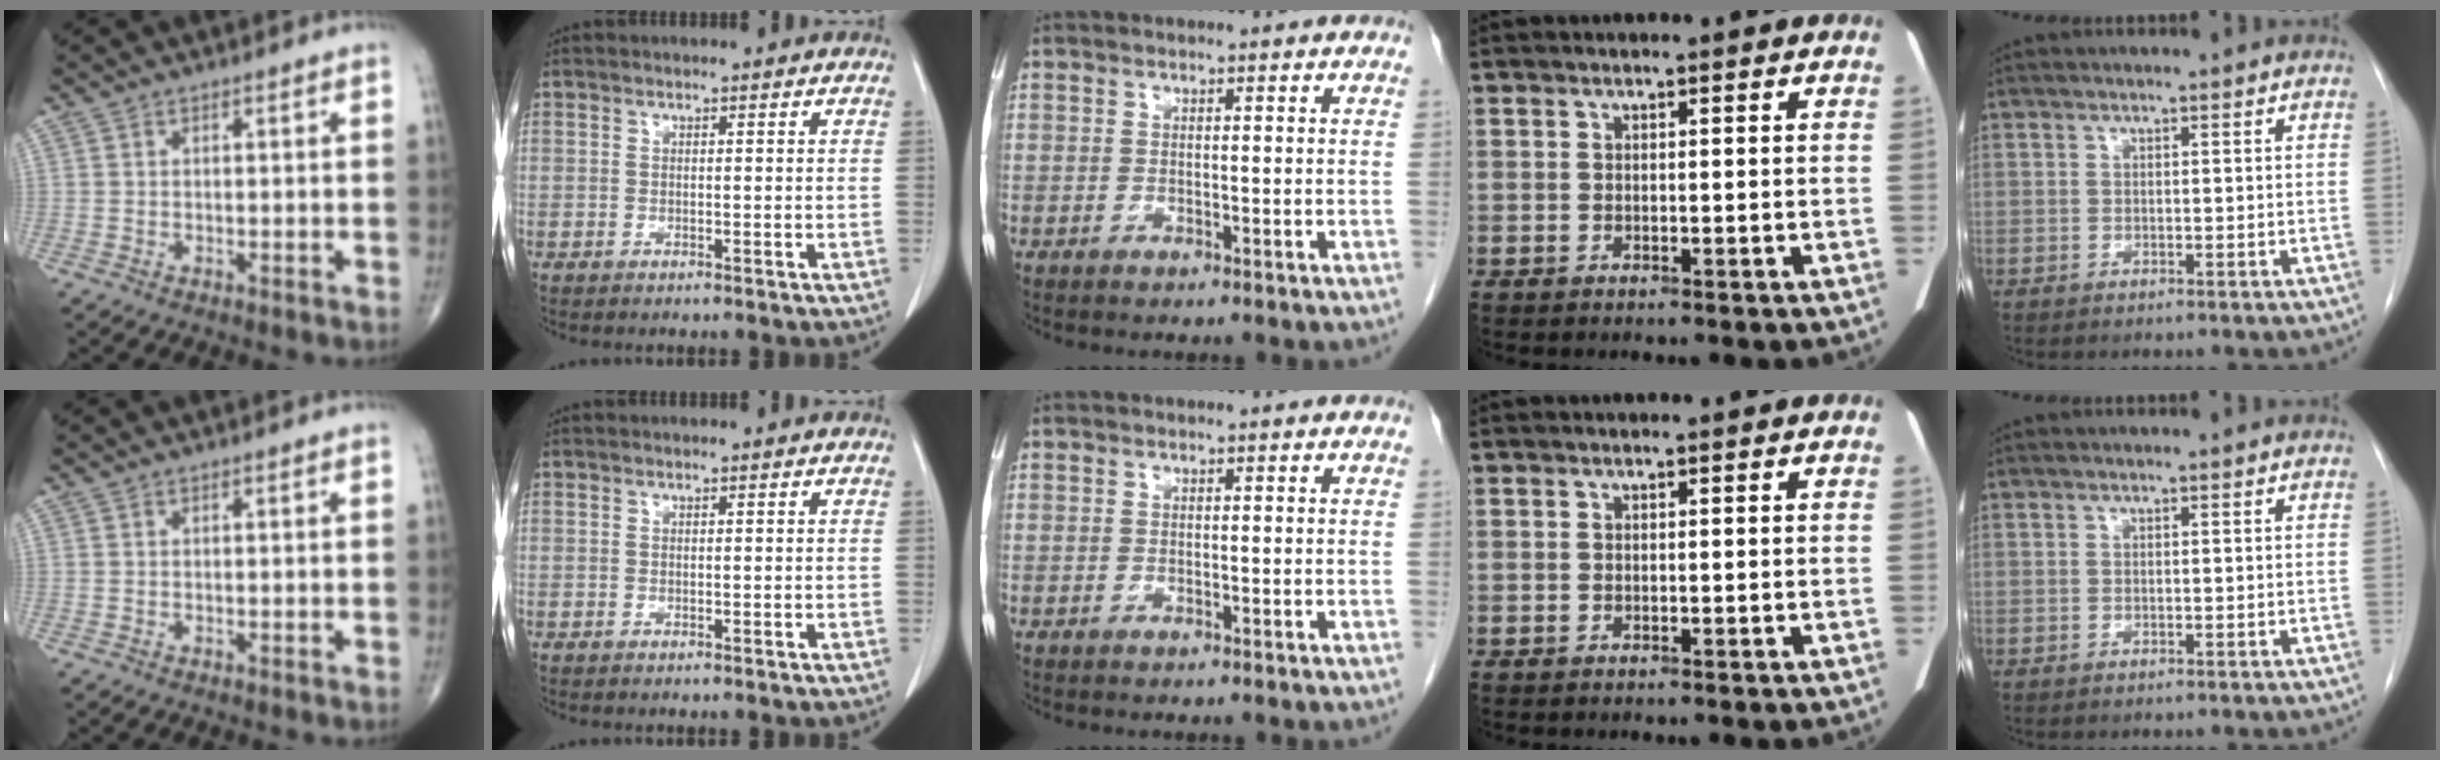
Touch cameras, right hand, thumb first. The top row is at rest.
{}